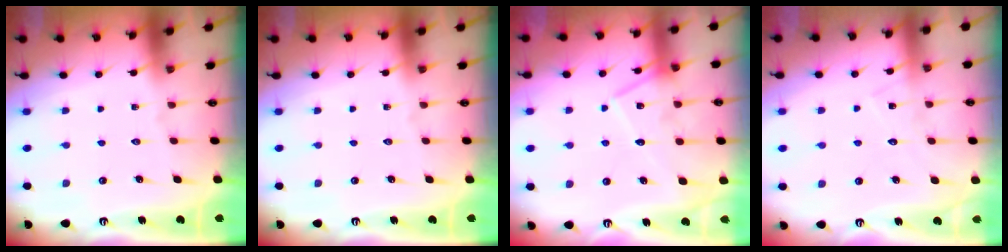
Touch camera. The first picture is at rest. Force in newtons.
{"total": 0.0}
{"total": 13.6, "press": 13.6, "slide": 1.0}
{"total": 8.1, "press": 8.0, "slide": 0.3}